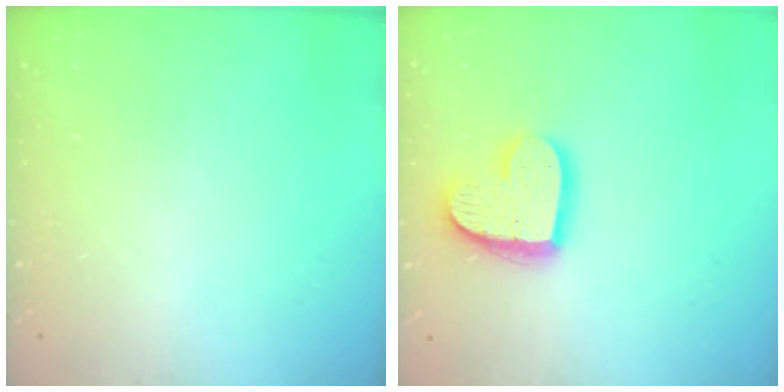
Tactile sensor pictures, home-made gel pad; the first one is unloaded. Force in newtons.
{"total": 16.2, "press": 16.1, "slide": 1.5}